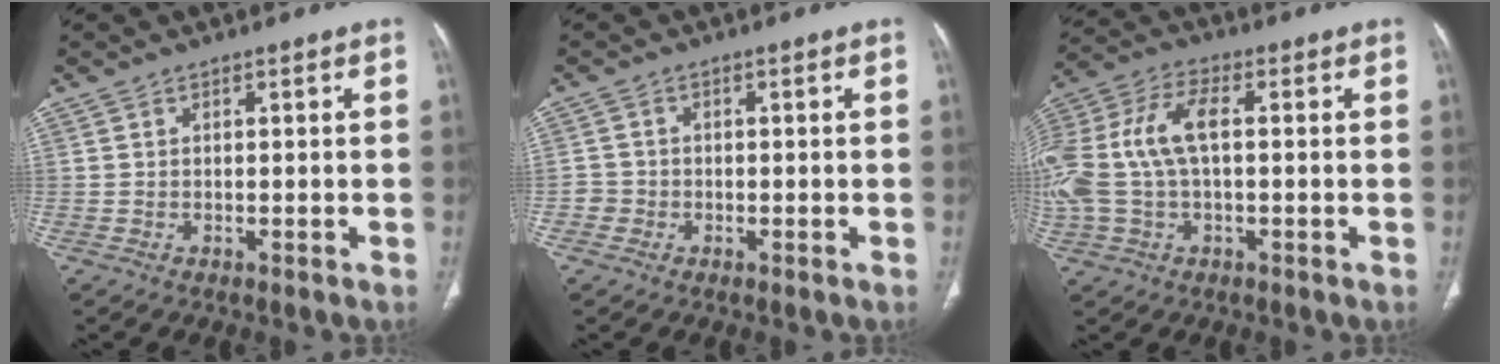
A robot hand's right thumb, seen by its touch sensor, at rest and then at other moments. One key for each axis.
{"total": 2.0, "fx": -0.8, "fy": 1.8, "fz": 0.1, "tx": 0.010, "ty": 0.009, "tz": -0.021}
{"total": 15.1, "fx": 0.9, "fy": 8.0, "fz": 12.8, "tx": -0.300, "ty": 0.034, "tz": 0.018}